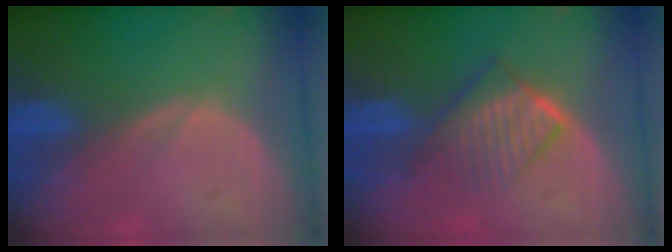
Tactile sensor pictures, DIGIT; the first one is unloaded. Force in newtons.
{"total": 6.6, "press": 5.9, "slide": 2.9}